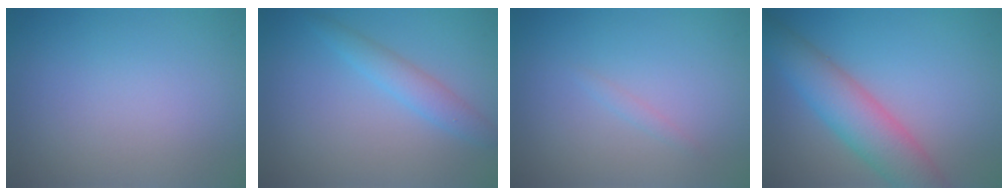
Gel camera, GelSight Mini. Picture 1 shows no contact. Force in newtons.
{"total": 2.2, "press": 2.2, "slide": 0.3}
{"total": 0.7, "press": 0.7, "slide": 0.1}
{"total": 6.3, "press": 6.3, "slide": 0.2}